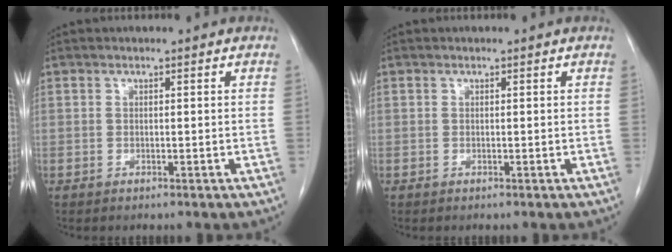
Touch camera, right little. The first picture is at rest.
{"total": 0.0}